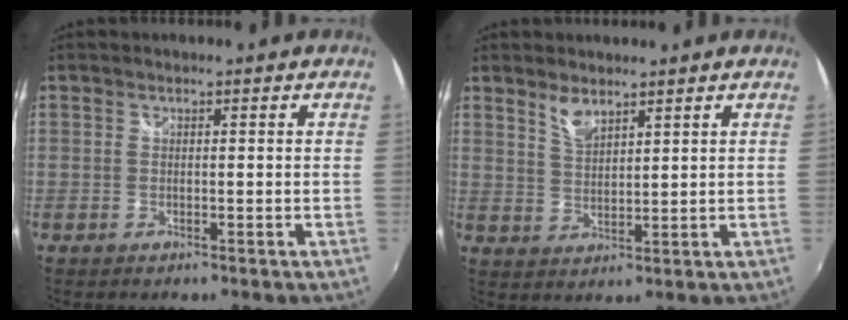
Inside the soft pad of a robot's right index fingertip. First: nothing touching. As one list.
[{"total": 3.8, "force": [3.0, 1.2, 2.1], "torque": [-0.037, -0.001, 0.056]}]